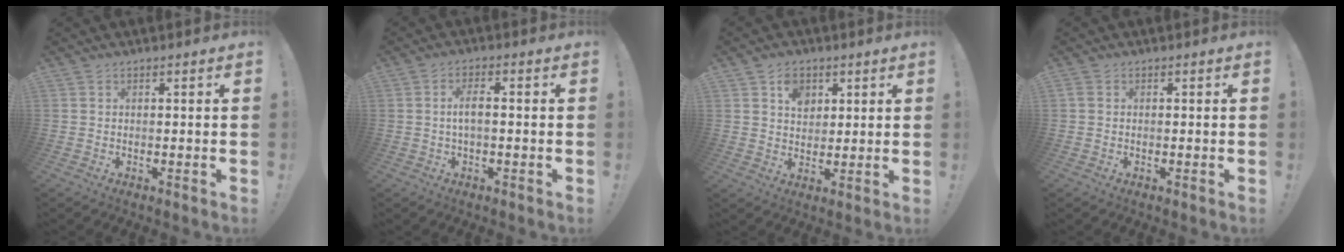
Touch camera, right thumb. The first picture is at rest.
{"total": 4.2, "force": [-0.4, 1.1, 4.0], "torque": [-0.070, -0.001, -0.010]}
{"total": 6.6, "force": [3.3, 5.1, 2.6], "torque": [-0.020, -0.016, 0.055]}
{"total": 1.1, "force": [0.1, 0.9, 0.5], "torque": [-0.014, 0.006, 0.004]}